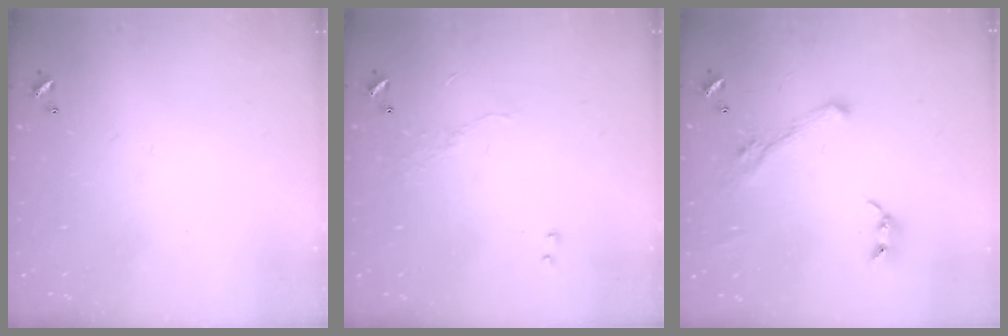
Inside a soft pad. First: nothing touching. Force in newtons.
{"total": 5.0, "press": 5.0, "slide": 0.2}
{"total": 4.2, "press": 4.1, "slide": 1.0}